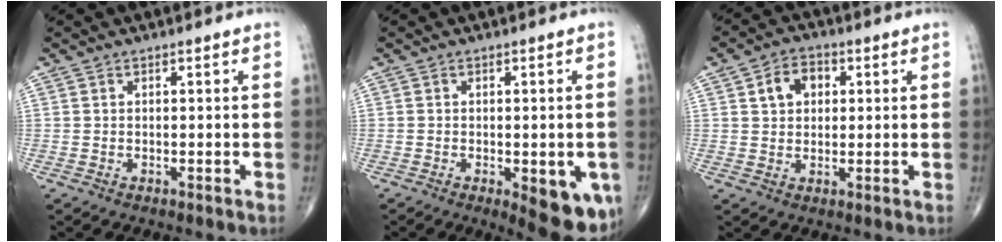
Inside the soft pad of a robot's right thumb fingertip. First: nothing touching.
{"total": 10.9, "force": [-3.7, 4.2, 9.3], "torque": [-0.095, -0.008, -0.038]}
{"total": 5.8, "force": [1.6, 4.3, 3.6], "torque": [-0.040, 0.006, 0.023]}